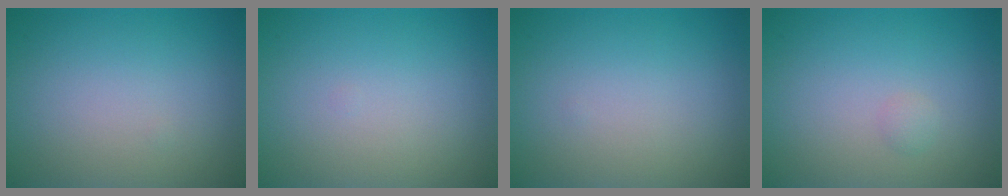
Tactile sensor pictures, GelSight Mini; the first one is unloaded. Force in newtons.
{"total": 0.0}
{"total": 0.0}
{"total": 0.6, "press": 0.6, "slide": 0.1}